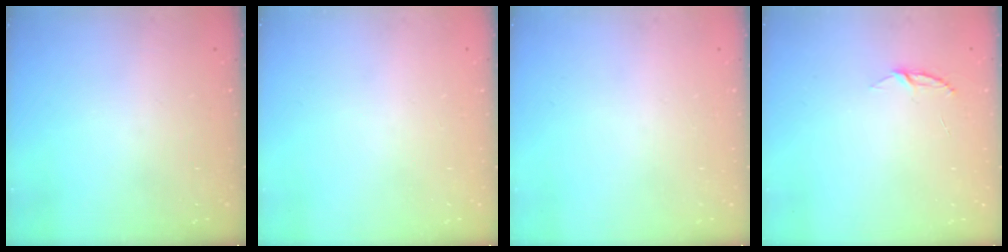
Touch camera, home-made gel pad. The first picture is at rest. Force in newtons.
{"total": 0.0}
{"total": 0.0}
{"total": 3.9, "press": 3.8, "slide": 0.4}